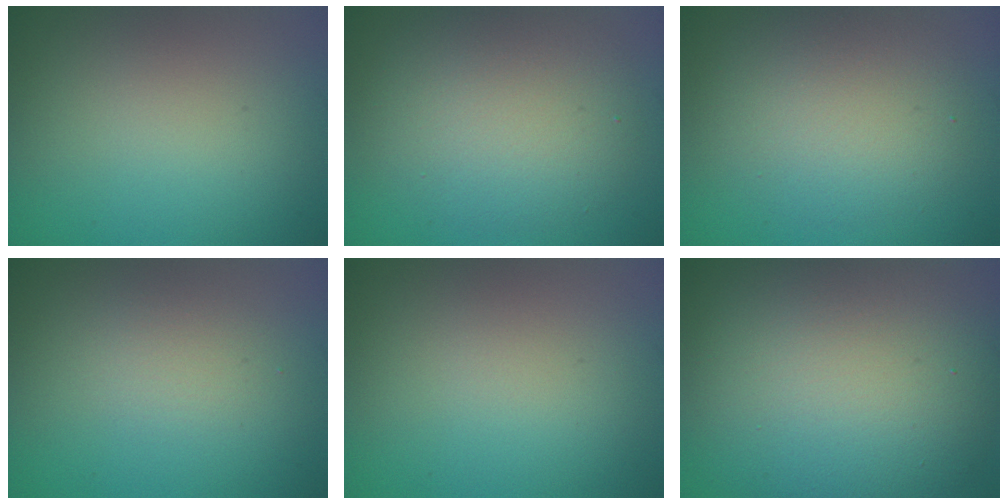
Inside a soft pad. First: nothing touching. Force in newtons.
{"total": 5.6, "press": 5.6, "slide": 0.3}
{"total": 4.7, "press": 4.7, "slide": 0.2}
{"total": 1.4, "press": 1.4, "slide": 0.1}
{"total": 0.0}
{"total": 14.7, "press": 14.6, "slide": 0.7}